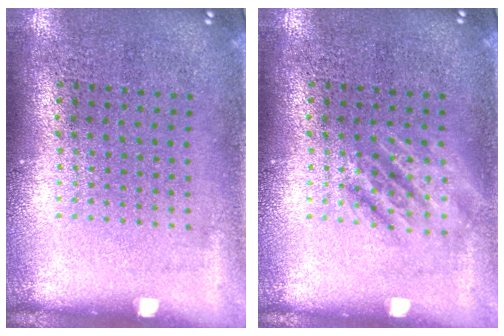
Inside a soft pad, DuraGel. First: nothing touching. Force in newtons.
{"total": 1.9, "press": 1.9, "slide": 0.3}